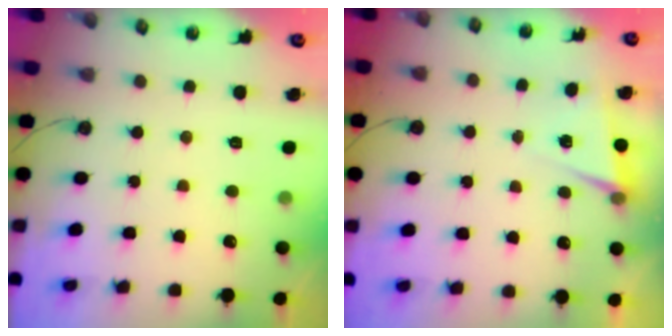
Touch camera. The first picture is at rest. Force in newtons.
{"total": 2.5, "press": 1.8, "slide": 1.8}